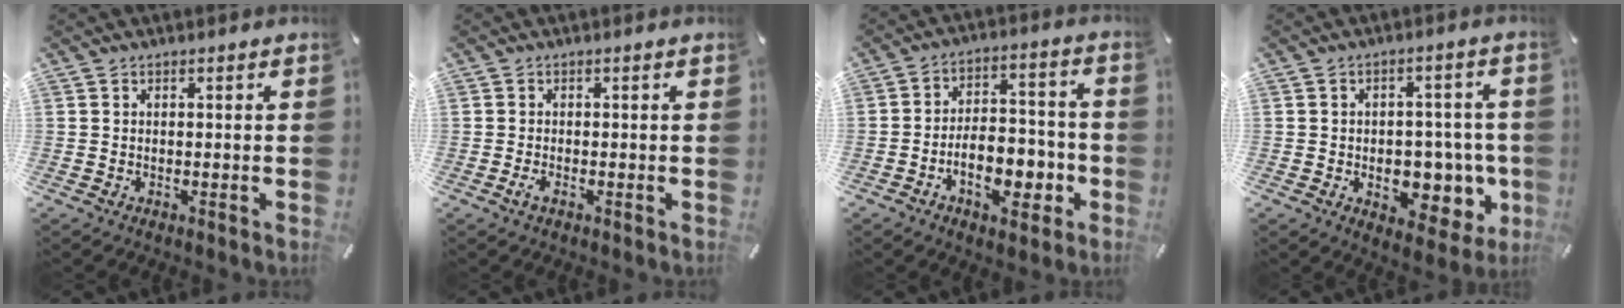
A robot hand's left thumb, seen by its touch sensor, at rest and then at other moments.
{"total": 1.6, "force": [-0.6, 0.4, 1.4], "torque": [-0.024, -0.001, -0.009]}
{"total": 12.2, "force": [-4.8, 7.9, 8.0], "torque": [-0.117, 0.021, -0.083]}
{"total": 11.3, "force": [-1.9, 7.4, 8.3], "torque": [-0.099, 0.004, -0.020]}